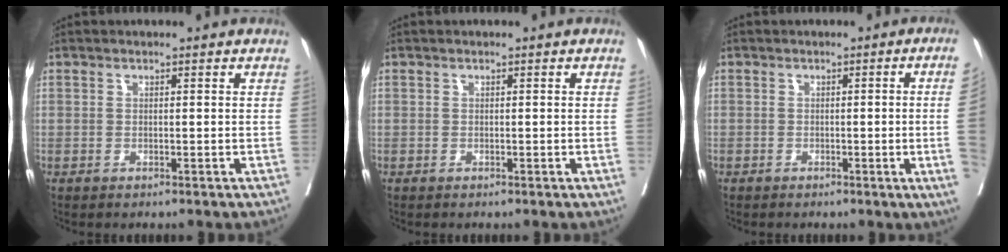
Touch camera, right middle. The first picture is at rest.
{"total": 0.0}
{"total": 6.1, "force": [-0.9, -2.1, 5.7], "torque": [-0.055, -0.012, -0.012]}